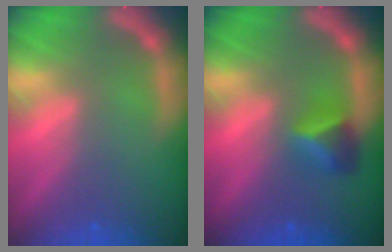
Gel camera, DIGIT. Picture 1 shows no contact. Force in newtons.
{"total": 2.9}